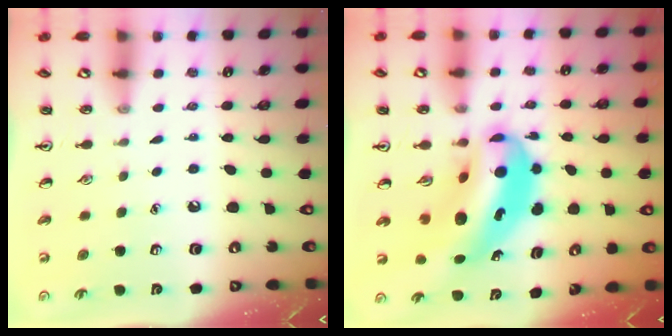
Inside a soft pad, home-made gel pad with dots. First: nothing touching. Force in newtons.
{"total": 10.6, "press": 10.2, "slide": 2.9}